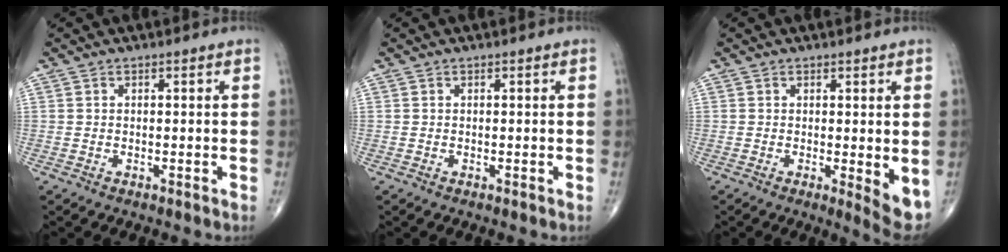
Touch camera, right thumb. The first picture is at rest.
{"total": 0.0}
{"total": 5.1, "force": [-0.2, 1.4, 4.9], "torque": [-0.065, -0.015, -0.002]}